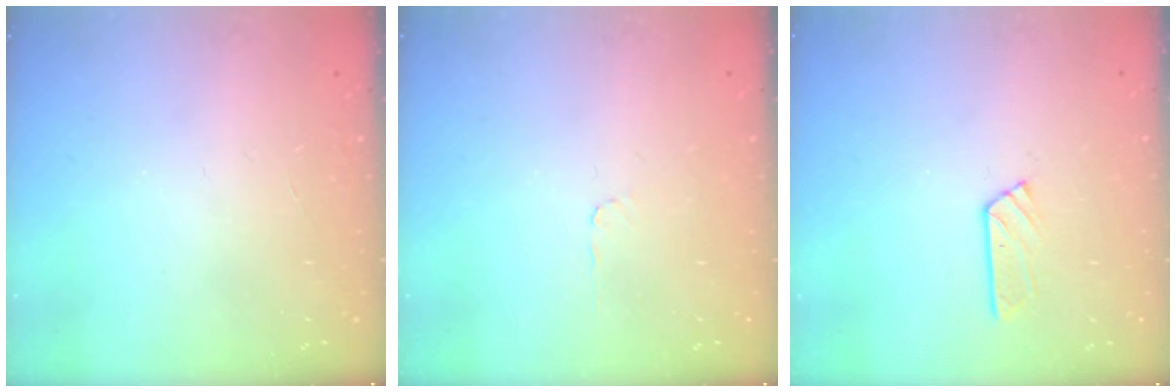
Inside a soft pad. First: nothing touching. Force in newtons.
{"total": 2.8, "press": 2.8, "slide": 0.4}
{"total": 4.0, "press": 4.0, "slide": 0.3}